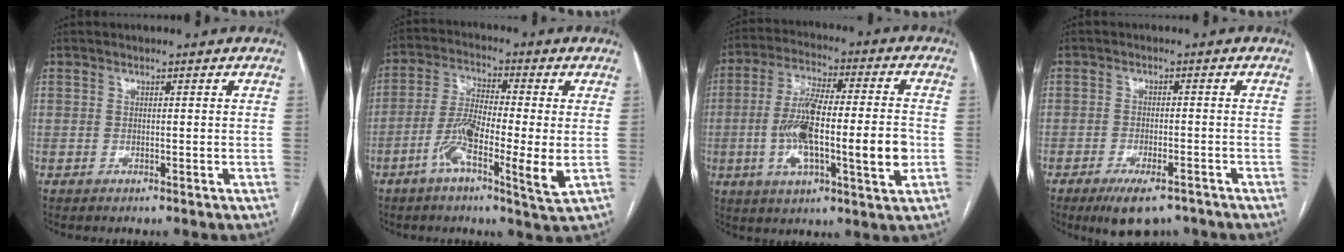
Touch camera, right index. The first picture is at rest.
{"total": 11.0, "force": [-3.1, 1.3, 10.5], "torque": [-0.198, -0.005, -0.062]}
{"total": 16.5, "force": [-2.6, 2.8, 16.0], "torque": [-0.290, 0.008, -0.043]}
{"total": 7.1, "force": [-5.3, 2.4, 4.0], "torque": [-0.064, -0.006, -0.083]}